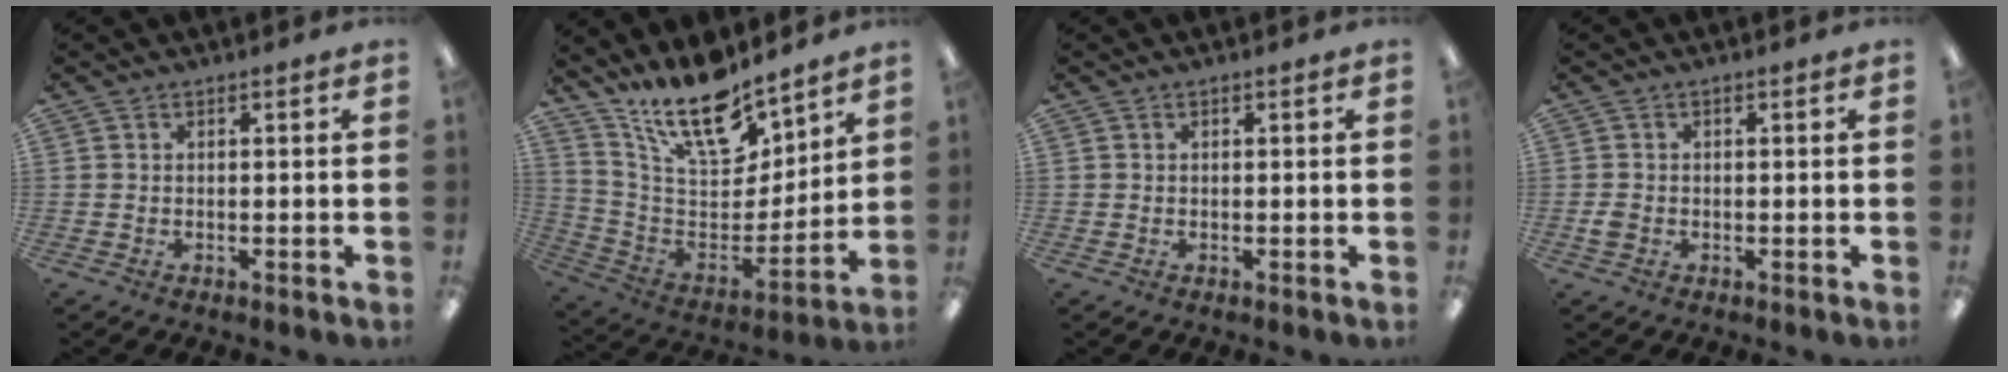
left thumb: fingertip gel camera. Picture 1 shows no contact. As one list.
[{"total": 18.6, "force": [14.6, 7.1, 9.1], "torque": [-0.166, -0.101, 0.259]}, {"total": 0.0}, {"total": 1.8, "force": [-0.5, 1.4, 1.0], "torque": [-0.016, 0.004, -0.009]}]